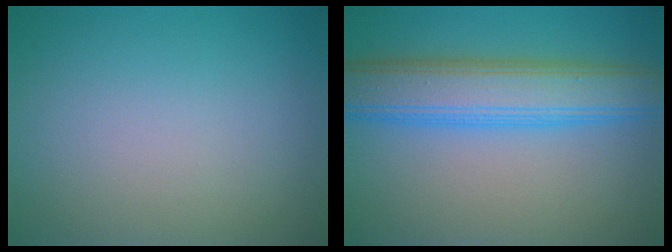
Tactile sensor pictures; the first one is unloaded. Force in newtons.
{"total": 7.1, "press": 7.1, "slide": 0.1}